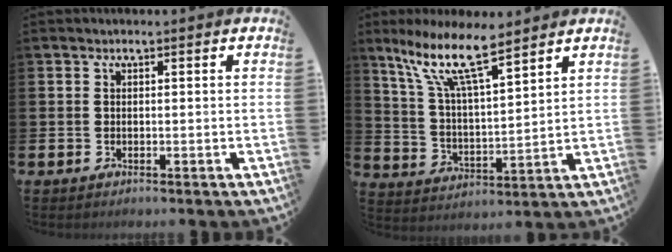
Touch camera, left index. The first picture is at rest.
{"total": 11.3, "force": [8.7, 2.6, 6.7], "torque": [-0.153, -0.030, 0.152]}